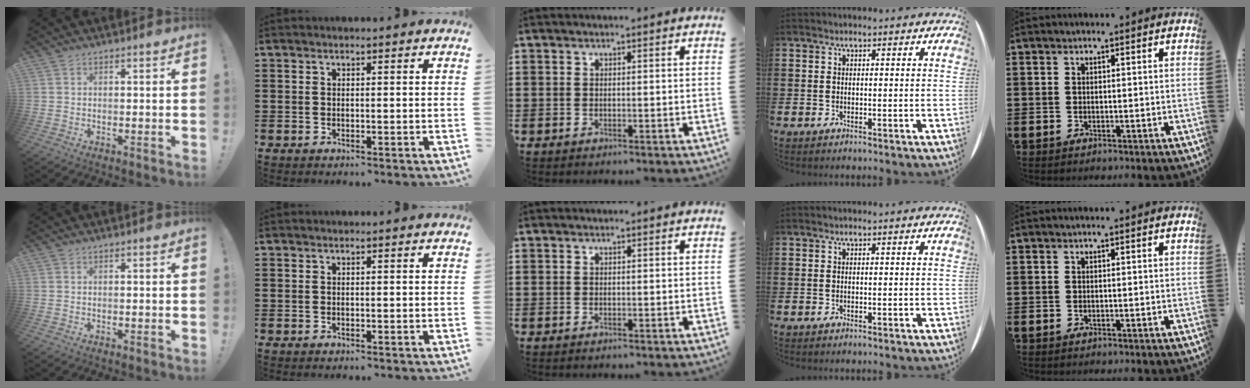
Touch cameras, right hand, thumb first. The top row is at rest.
{}